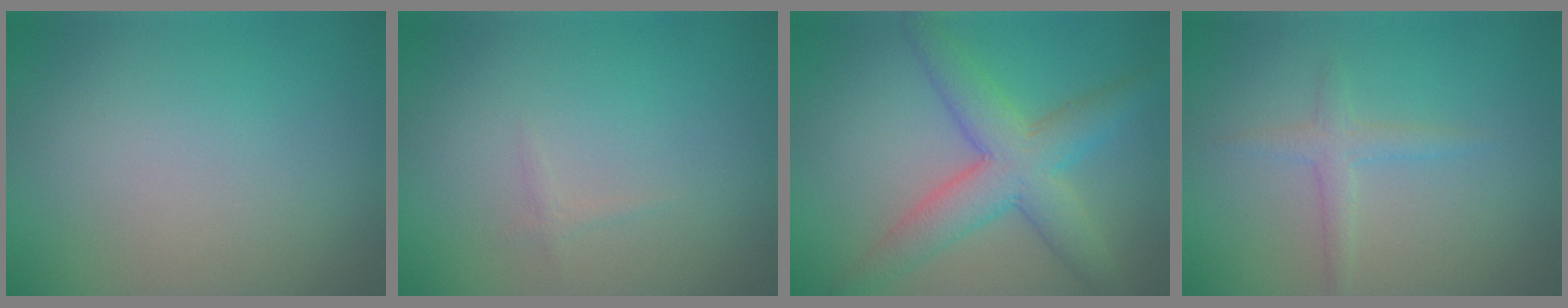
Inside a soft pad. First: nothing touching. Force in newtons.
{"total": 0.5, "press": 0.5, "slide": 0.0}
{"total": 6.1, "press": 6.1, "slide": 0.2}
{"total": 1.7, "press": 1.7, "slide": 0.1}